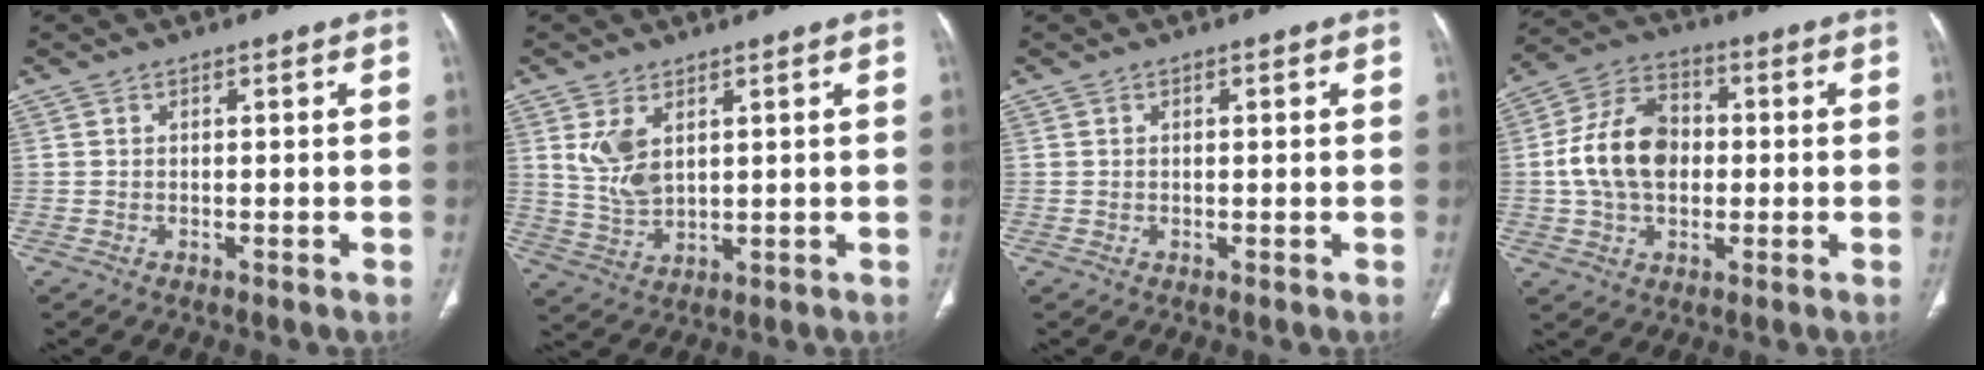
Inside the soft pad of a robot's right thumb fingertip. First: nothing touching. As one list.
[{"total": 6.6, "force": [2.5, 3.6, 4.9], "torque": [-0.095, -0.012, 0.063]}, {"total": 0.7, "force": [0.2, 0.2, 0.6], "torque": [-0.016, 0.005, 0.004]}, {"total": 13.7, "force": [0.0, 9.6, 9.8], "torque": [-0.167, 0.024, -0.006]}]